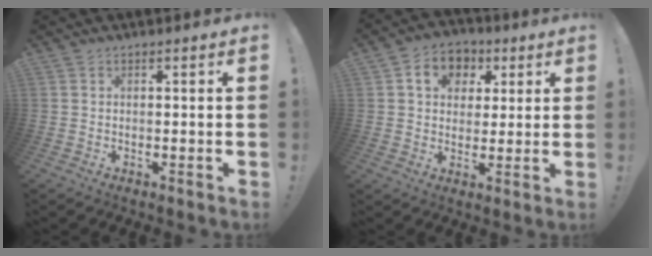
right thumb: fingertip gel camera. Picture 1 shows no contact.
{"total": 10.2, "force": [3.6, 8.2, 4.9], "torque": [-0.067, -0.003, 0.069]}